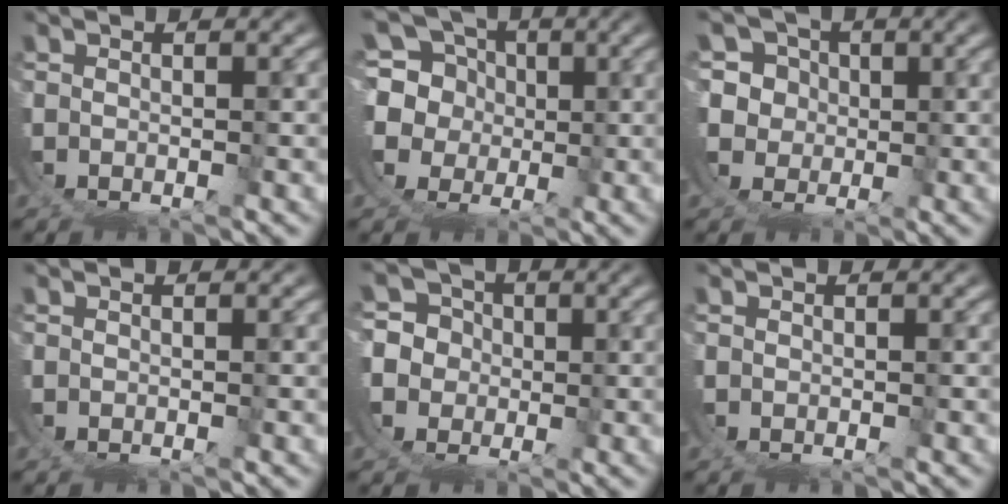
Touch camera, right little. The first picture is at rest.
{"total": 14.5, "force": [0.4, 13.4, 5.7], "torque": [-0.165, -0.052, 0.005]}
{"total": 10.5, "force": [0.1, 9.8, 4.0], "torque": [-0.124, -0.046, 0.008]}
{"total": 0.0}
{"total": 11.9, "force": [-0.8, 11.2, 4.0], "torque": [-0.132, -0.047, -0.016]}
{"total": 0.0}